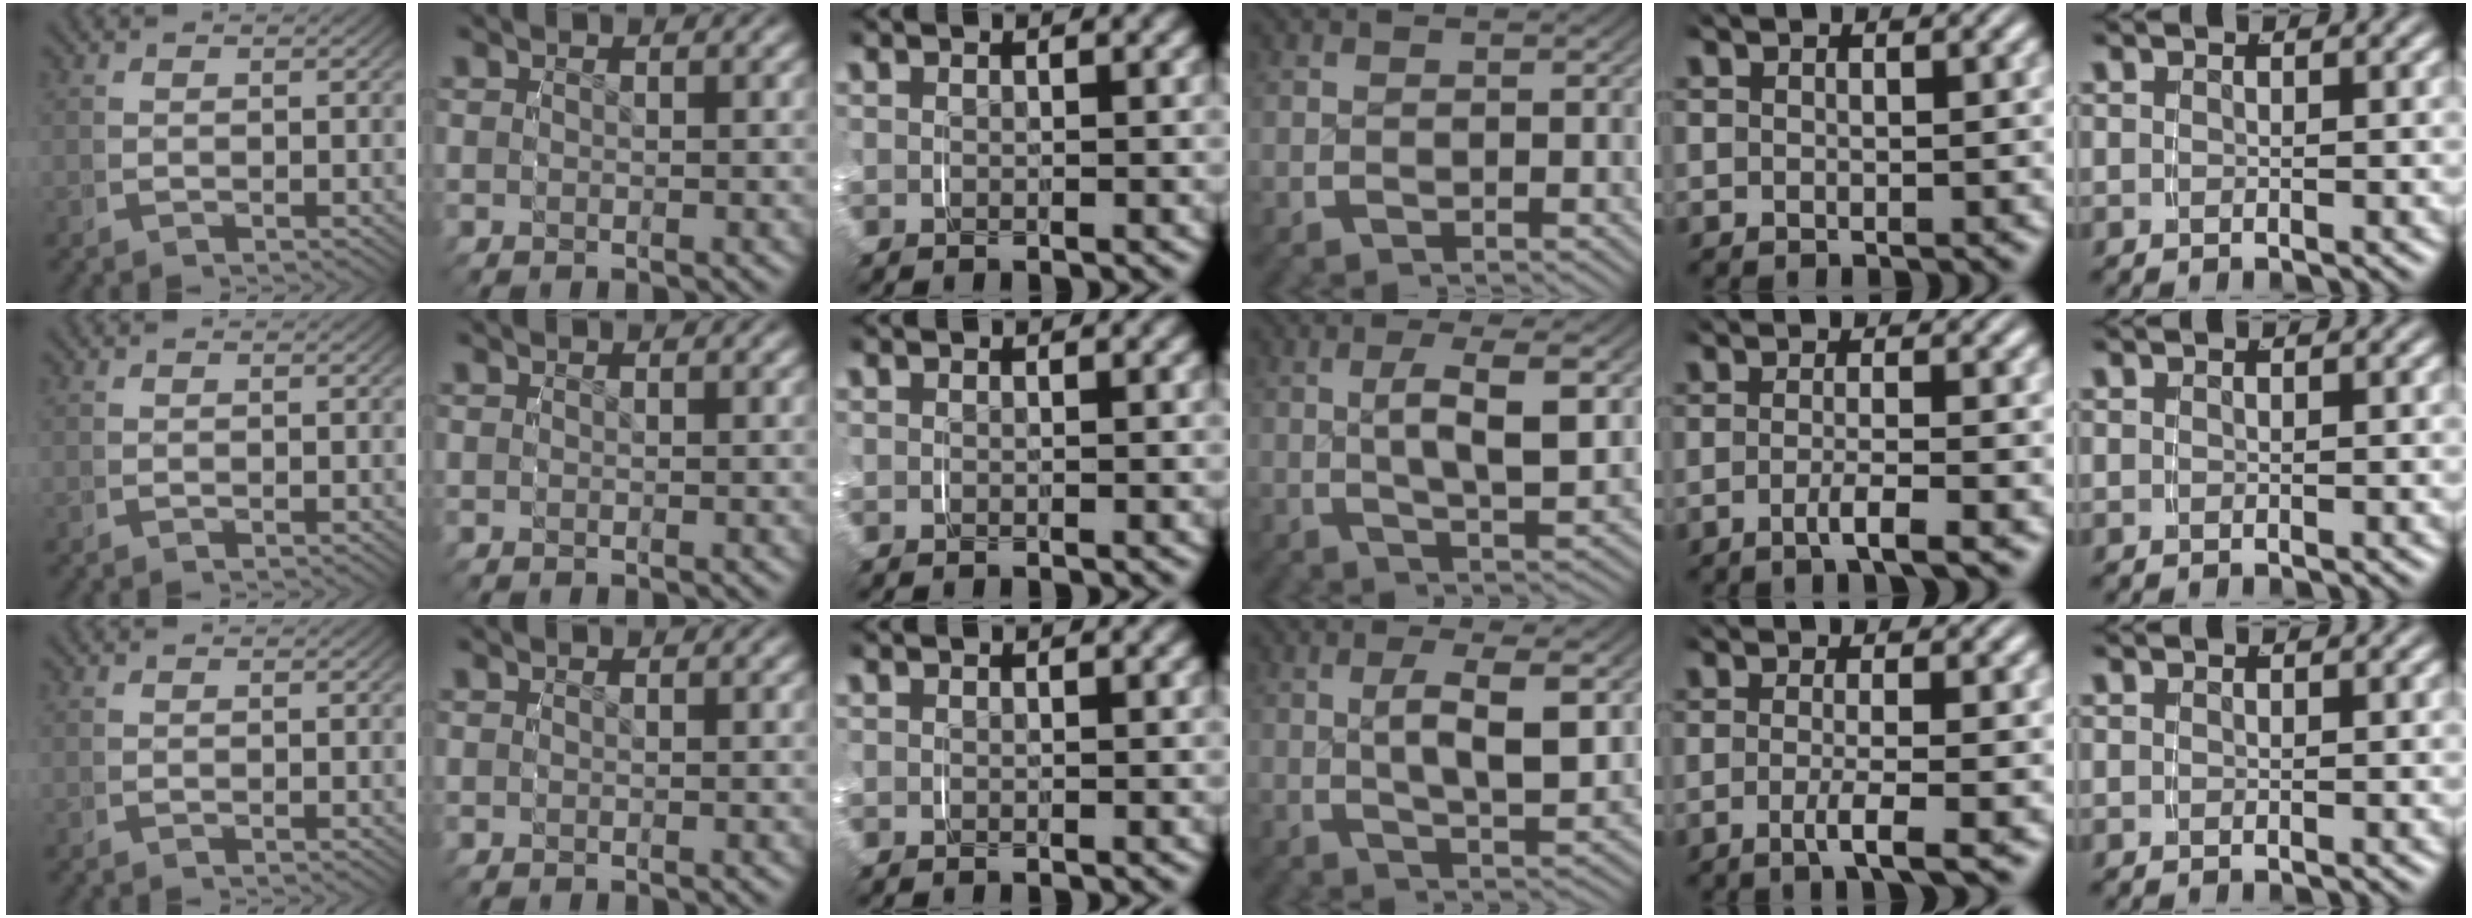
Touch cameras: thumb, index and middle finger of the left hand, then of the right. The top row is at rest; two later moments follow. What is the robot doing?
{"motion": "grasp_and_lifting", "object": "map"}